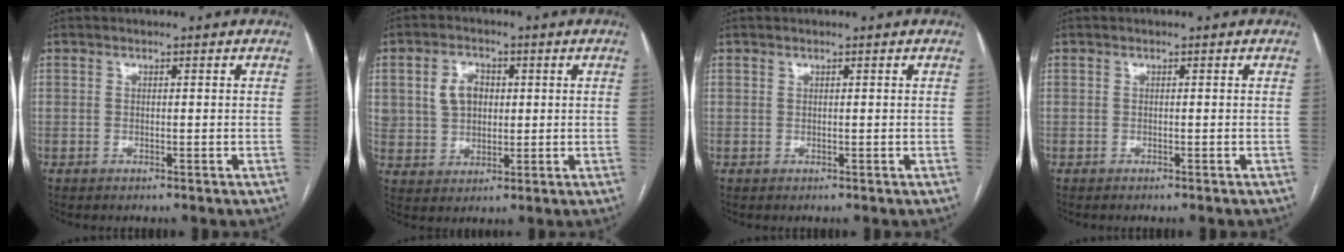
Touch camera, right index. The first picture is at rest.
{"total": 6.8, "force": [1.6, 5.3, 4.0], "torque": [-0.085, 0.017, 0.039]}
{"total": 0.0}
{"total": 0.8, "force": [-0.7, -0.1, 0.3], "torque": [-0.002, -0.001, -0.011]}